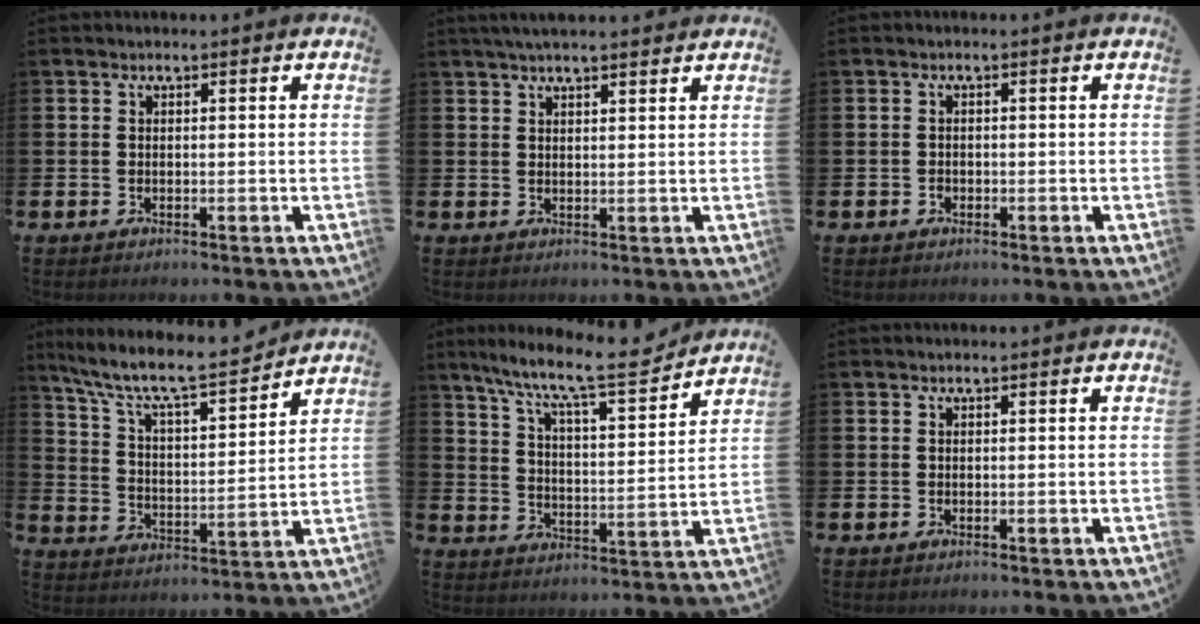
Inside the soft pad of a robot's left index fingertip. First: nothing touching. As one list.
[{"total": 2.9, "force": [2.7, 0.3, 1.2], "torque": [-0.023, -0.004, 0.048]}, {"total": 0.8, "force": [-0.4, 0.7, 0.2], "torque": [-0.009, 0.005, -0.008]}, {"total": 9.2, "force": [8.2, 1.5, 3.8], "torque": [-0.109, -0.057, 0.138]}, {"total": 10.1, "force": [9.1, 0.8, 4.3], "torque": [-0.103, -0.069, 0.149]}, {"total": 0.0}]